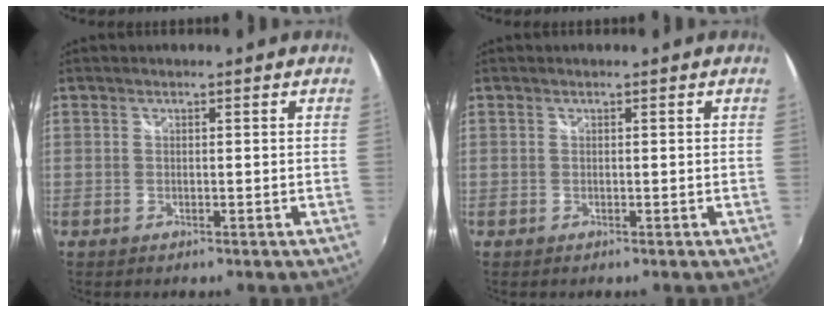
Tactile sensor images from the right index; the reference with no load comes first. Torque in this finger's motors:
{"motor_torque": [0.00, 0.00, -0.01, 0.00]}